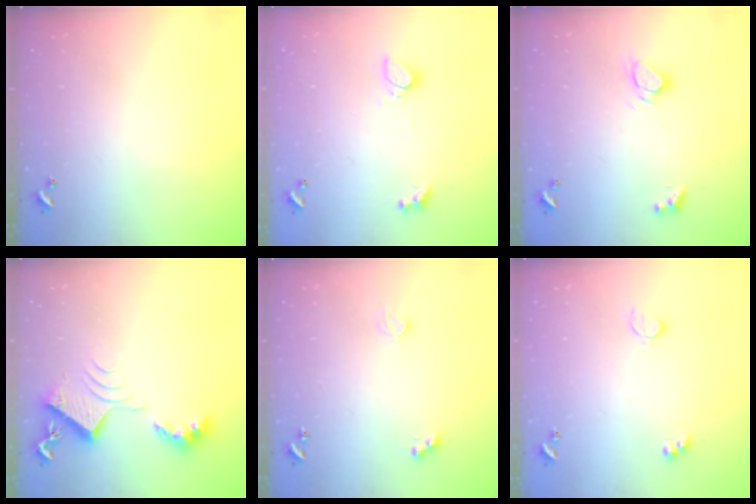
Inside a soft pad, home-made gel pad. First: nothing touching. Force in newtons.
{"total": 2.4, "press": 2.4, "slide": 0.5}
{"total": 2.9, "press": 2.9, "slide": 0.2}
{"total": 9.2, "press": 9.2, "slide": 0.5}
{"total": 2.3, "press": 2.2, "slide": 0.6}
{"total": 2.5, "press": 2.4, "slide": 0.5}